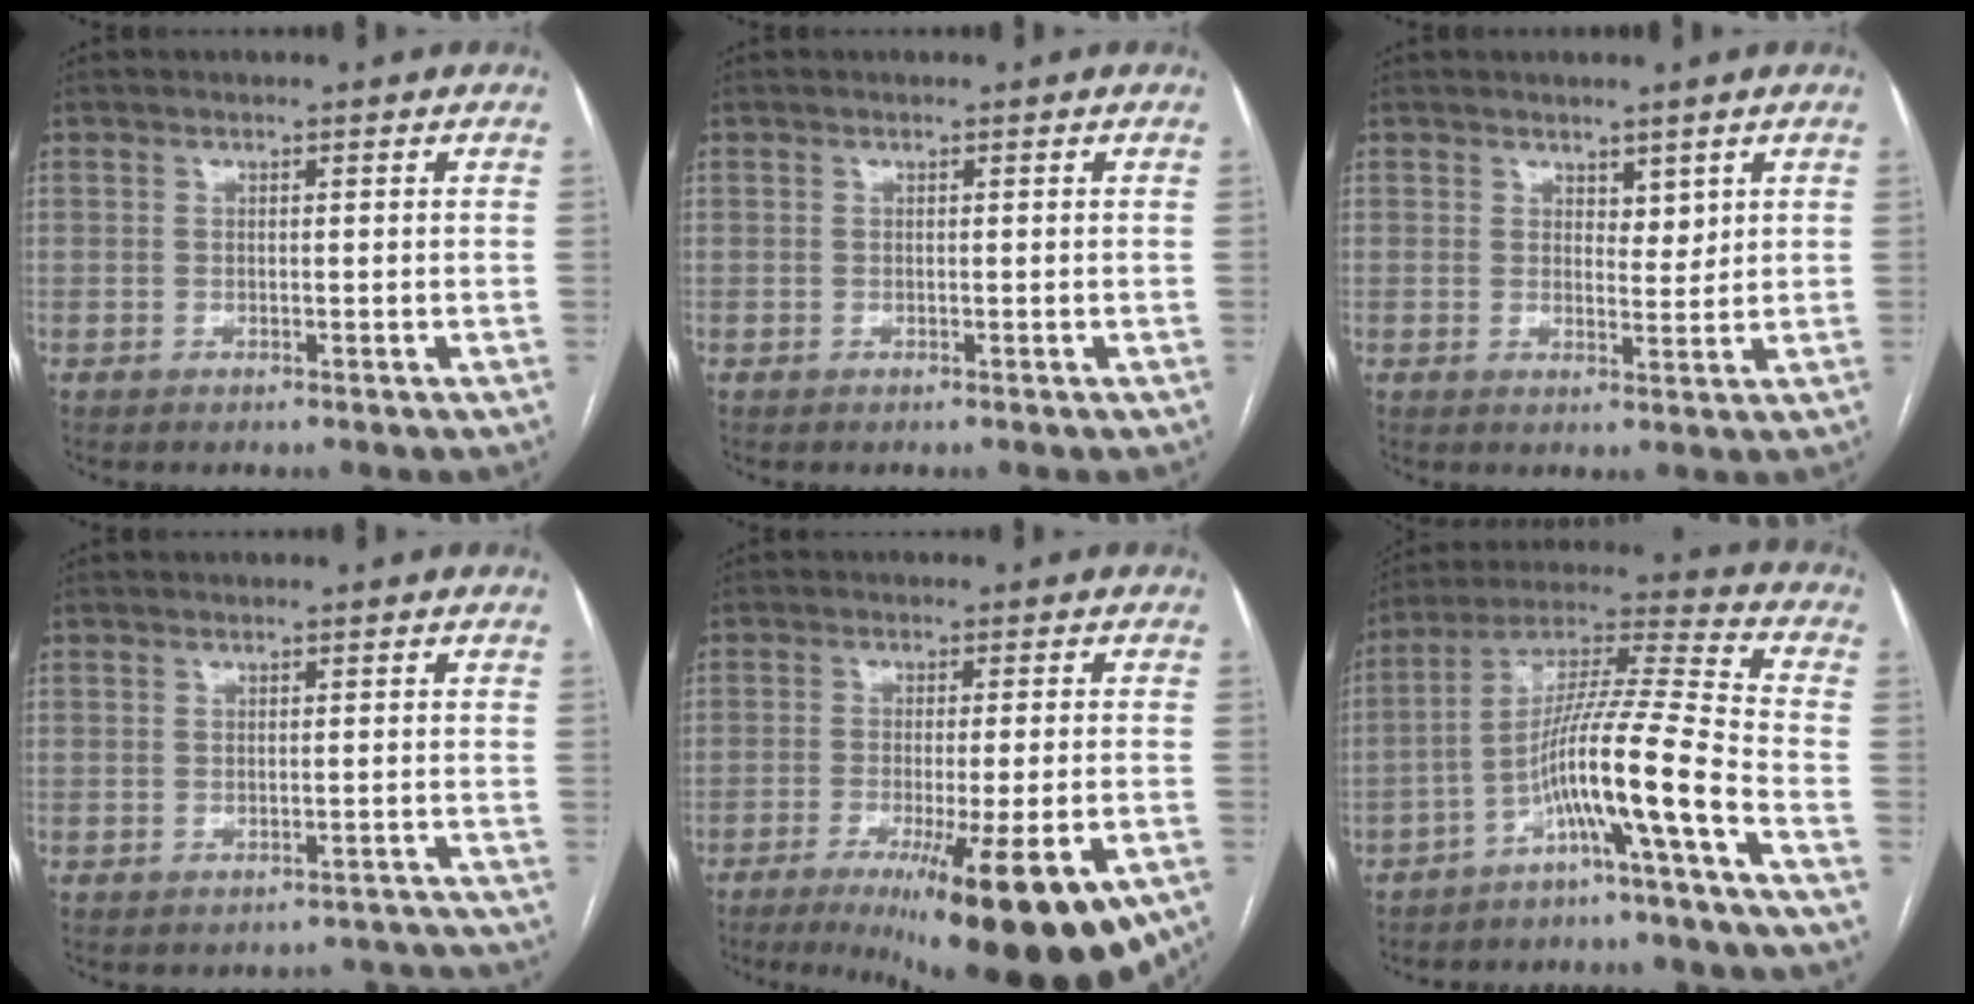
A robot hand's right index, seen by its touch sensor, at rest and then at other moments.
{"total": 0.0}
{"total": 2.3, "force": [1.5, 1.2, 1.2], "torque": [-0.015, -0.007, 0.030]}
{"total": 3.8, "force": [-3.3, 1.7, -0.9], "torque": [0.024, 0.028, -0.033]}
{"total": 18.9, "force": [-11.3, 2.1, 15.0], "torque": [-0.147, -0.033, -0.164]}
{"total": 12.6, "force": [-6.4, -1.7, 10.7], "torque": [-0.202, 0.014, -0.118]}